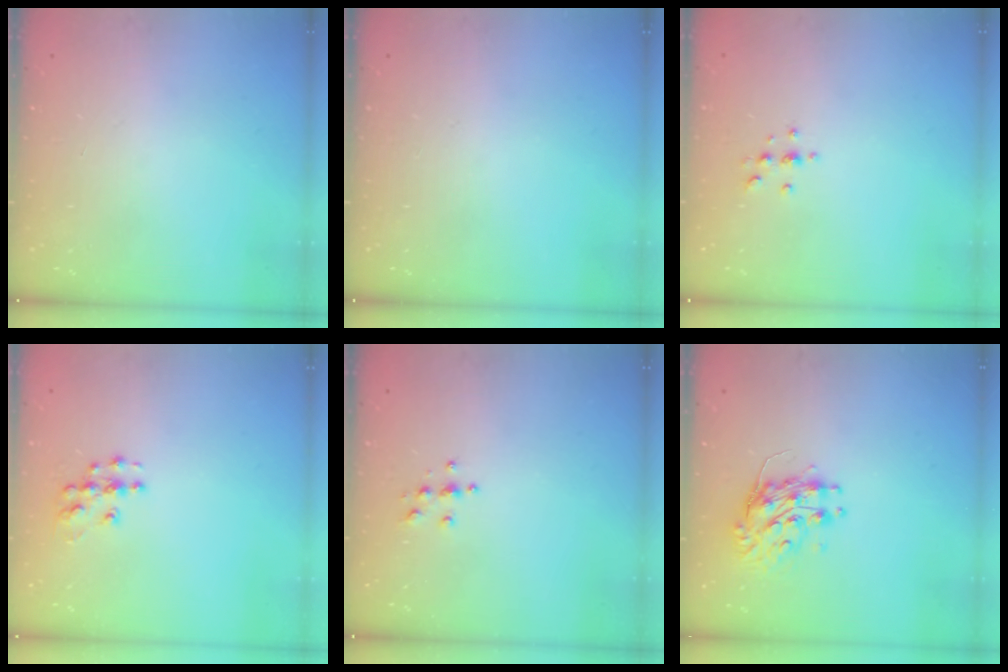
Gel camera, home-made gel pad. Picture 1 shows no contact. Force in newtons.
{"total": 0.0}
{"total": 2.9, "press": 2.9, "slide": 0.4}
{"total": 8.2, "press": 8.2, "slide": 0.4}
{"total": 3.9, "press": 3.9, "slide": 0.4}
{"total": 9.0, "press": 9.0, "slide": 0.3}